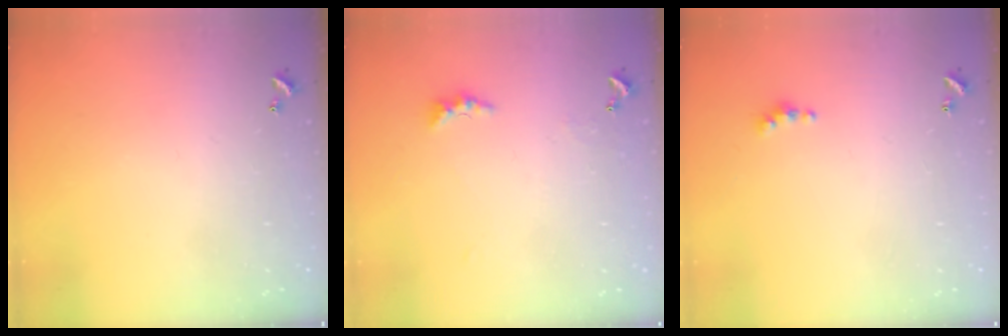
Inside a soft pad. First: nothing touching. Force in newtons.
{"total": 2.9, "press": 2.8, "slide": 0.7}
{"total": 2.0, "press": 2.0, "slide": 0.5}